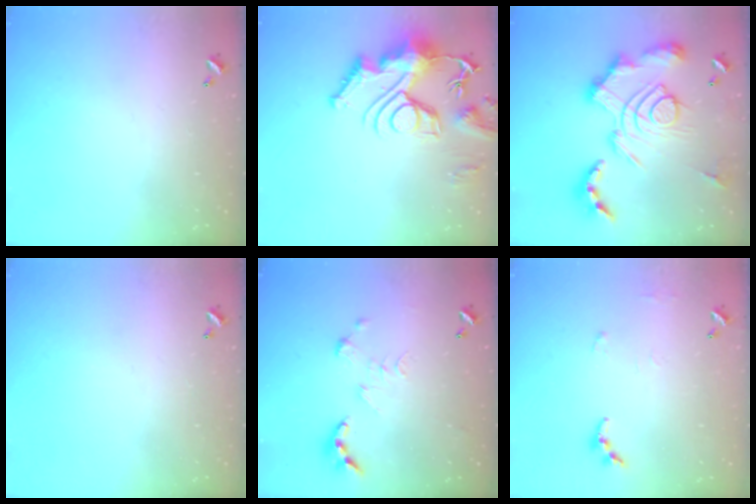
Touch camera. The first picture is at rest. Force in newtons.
{"total": 16.0, "press": 15.9, "slide": 1.6}
{"total": 3.6, "press": 2.9, "slide": 2.2}
{"total": 0.0}
{"total": 0.0}
{"total": 5.7, "press": 5.7, "slide": 0.2}